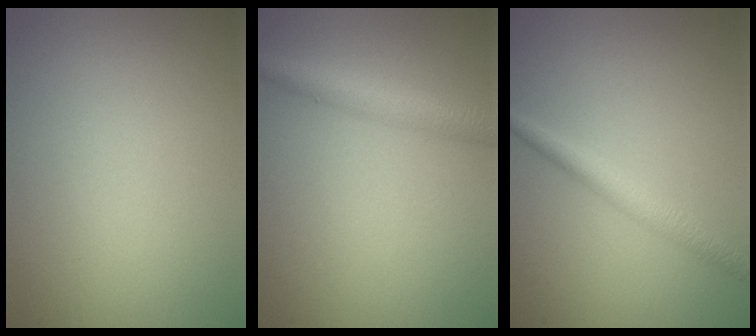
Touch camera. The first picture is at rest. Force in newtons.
{"total": 3.2, "press": 3.1, "slide": 0.2}
{"total": 2.3, "press": 2.2, "slide": 0.1}